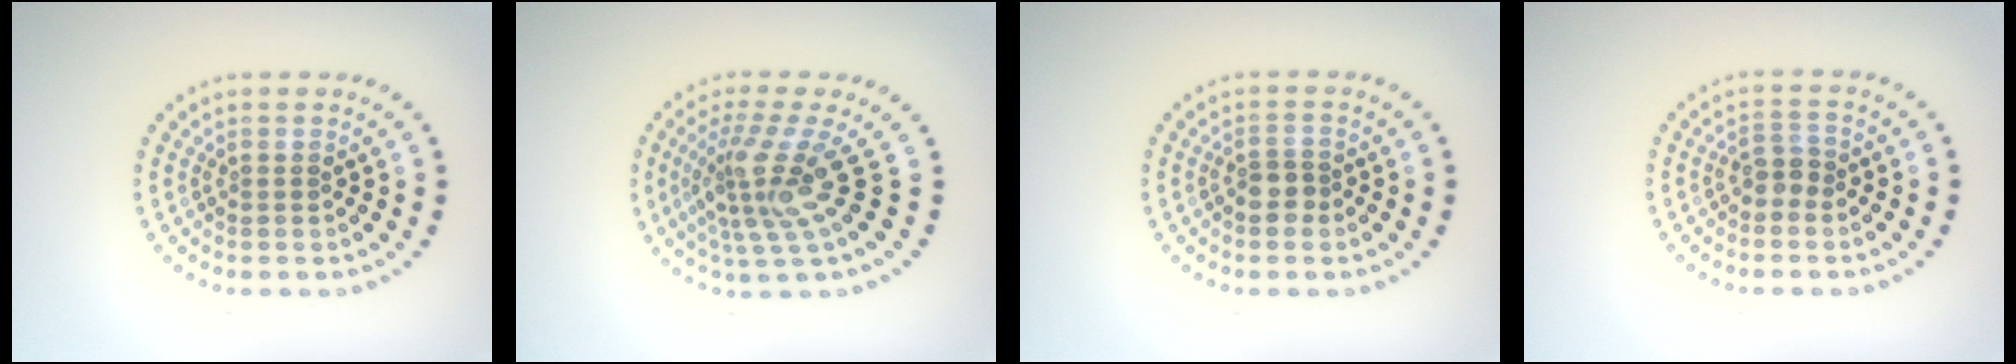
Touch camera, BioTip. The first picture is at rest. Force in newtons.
{"total": 4.6, "press": 3.0, "slide": 3.4}
{"total": 1.9, "press": 1.7, "slide": 0.8}
{"total": 1.6, "press": 1.4, "slide": 0.8}